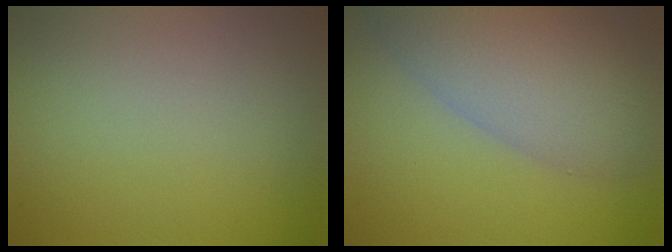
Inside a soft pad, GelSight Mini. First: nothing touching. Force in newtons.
{"total": 8.1, "press": 8.1, "slide": 0.5}